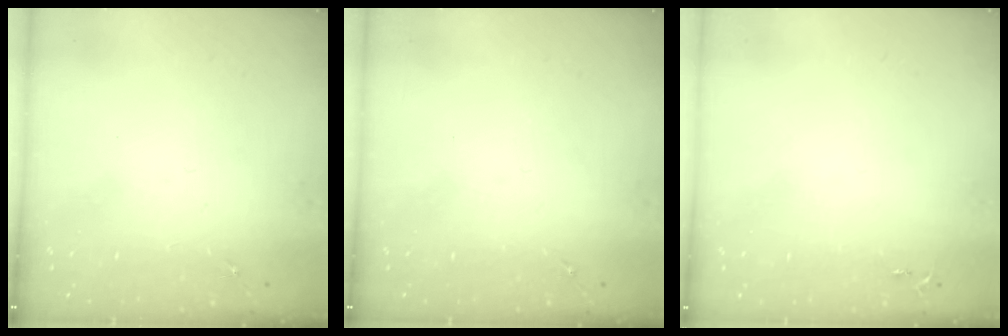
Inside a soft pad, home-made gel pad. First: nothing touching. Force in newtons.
{"total": 0.0}
{"total": 2.6, "press": 2.6, "slide": 0.3}